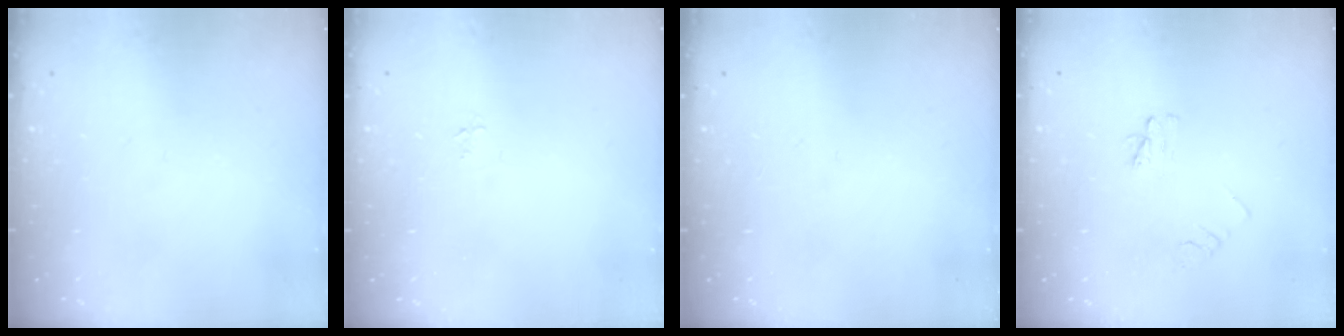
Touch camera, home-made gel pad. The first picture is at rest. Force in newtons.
{"total": 2.7, "press": 2.7, "slide": 0.3}
{"total": 0.0}
{"total": 3.4, "press": 3.3, "slide": 0.3}